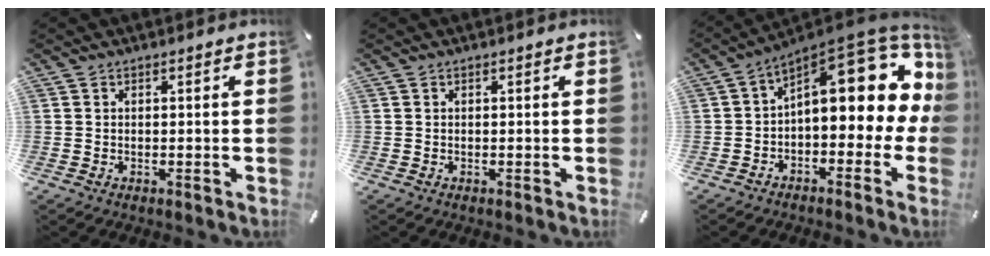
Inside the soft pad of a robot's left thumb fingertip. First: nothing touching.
{"total": 0.0}
{"total": 15.7, "force": [6.6, 7.7, 12.1], "torque": [-0.151, -0.058, 0.108]}